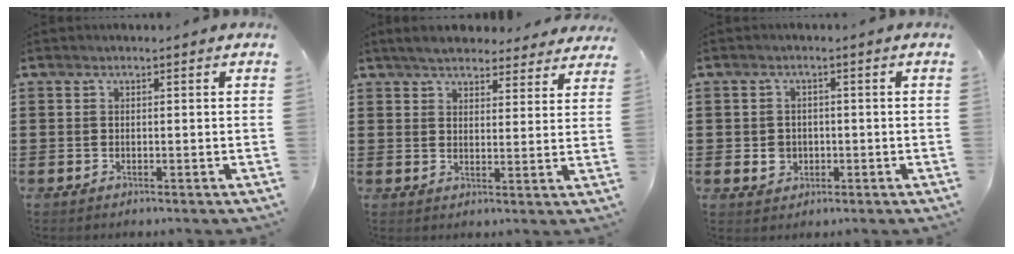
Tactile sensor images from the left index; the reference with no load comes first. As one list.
[{"total": 4.8, "force": [4.6, 0.8, 1.1], "torque": [-0.037, -0.009, 0.086]}, {"total": 2.5, "force": [-0.4, 2.4, 0.8], "torque": [-0.024, 0.005, -0.010]}]